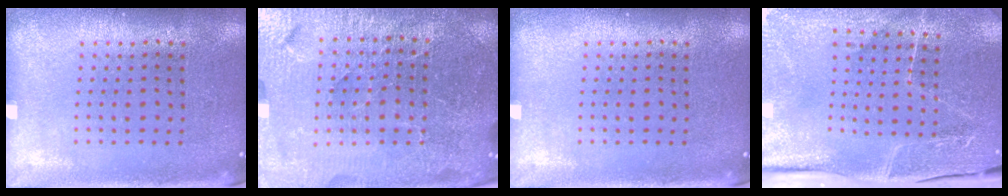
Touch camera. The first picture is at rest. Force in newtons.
{"total": 6.0, "press": 5.3, "slide": 2.7}
{"total": 0.0}
{"total": 4.1, "press": 3.8, "slide": 1.4}